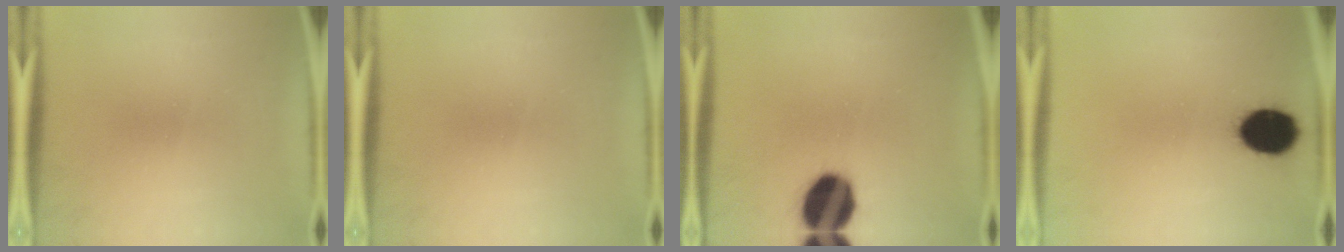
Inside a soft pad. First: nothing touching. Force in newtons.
{"total": 0.0}
{"total": 15.8}
{"total": 12.3}